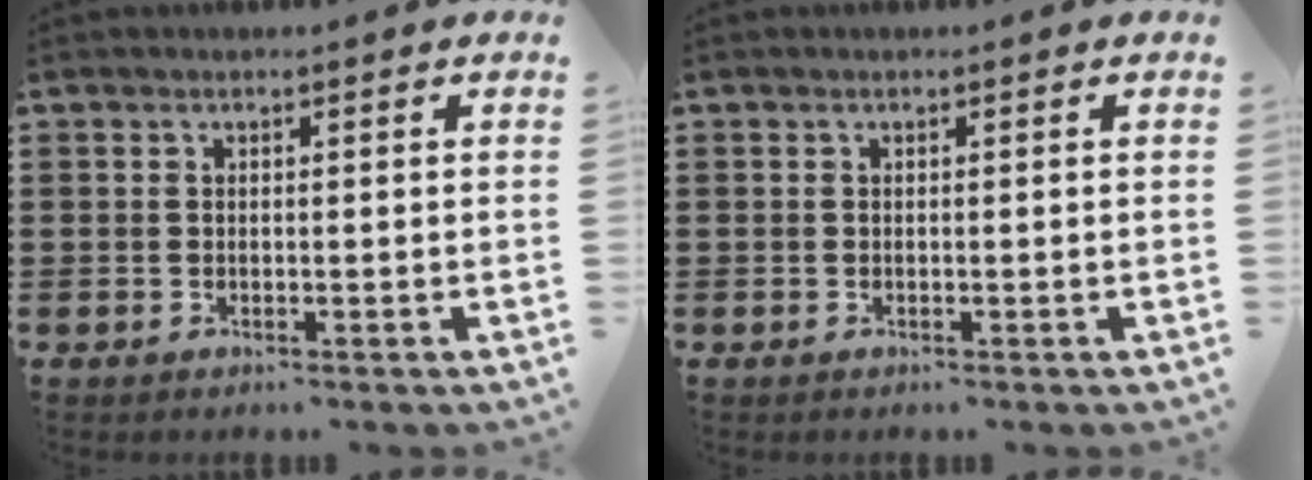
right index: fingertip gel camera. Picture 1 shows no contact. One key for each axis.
{"total": 0.0}